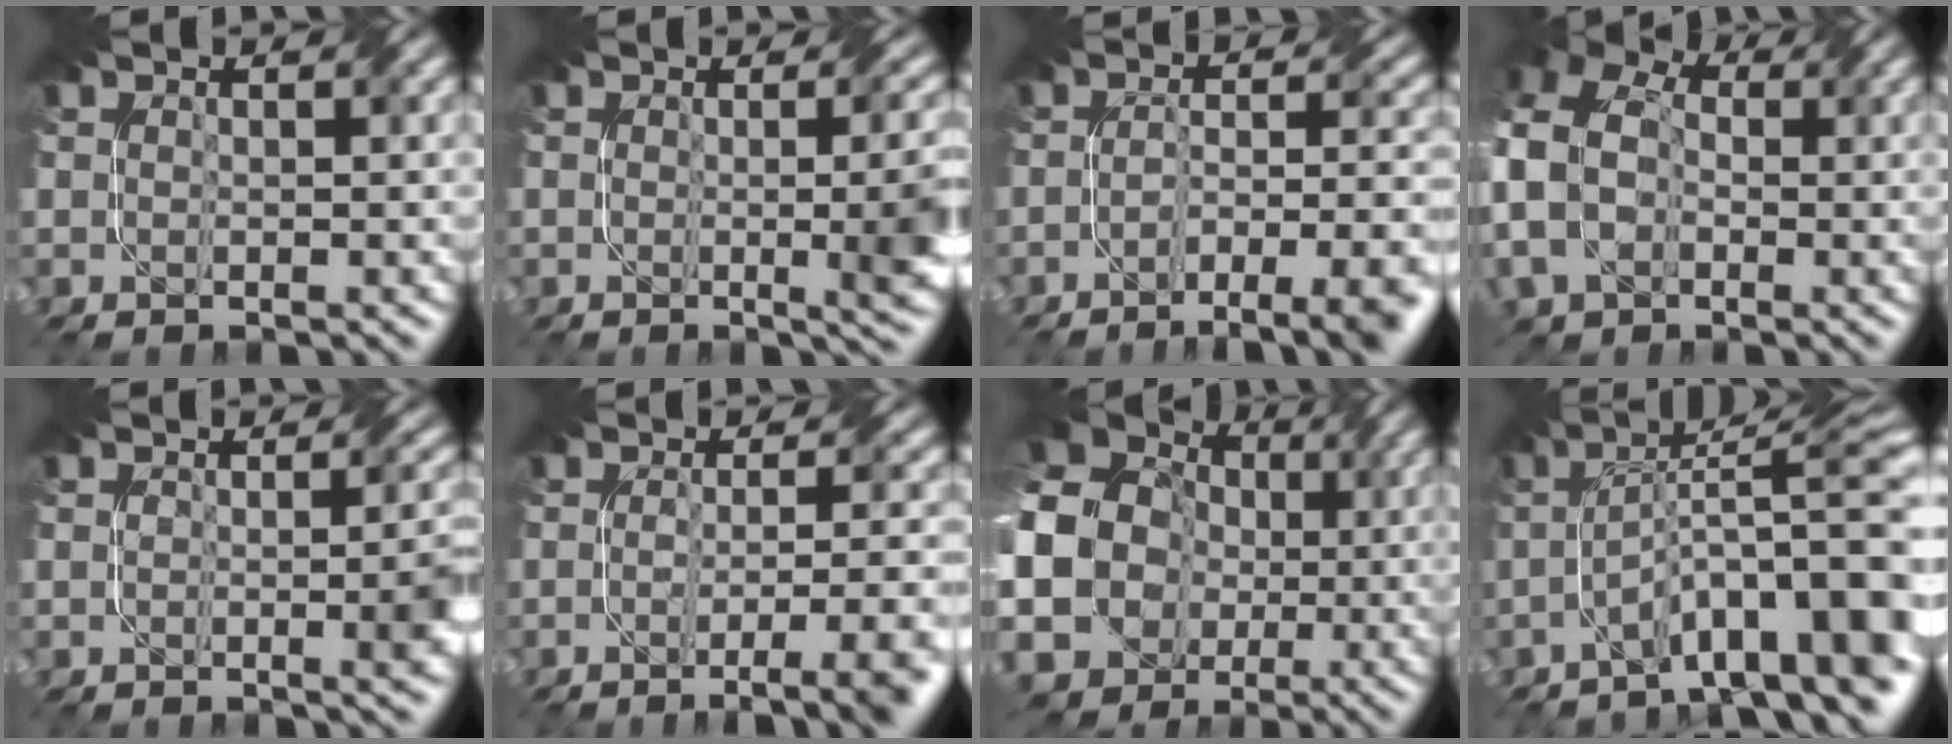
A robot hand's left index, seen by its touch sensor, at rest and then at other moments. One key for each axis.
{"total": 7.6, "fx": -0.3, "fy": 3.0, "fz": 7.0, "tx": -0.047, "ty": -0.001, "tz": -0.004}
{"total": 7.3, "fx": -4.2, "fy": 1.7, "fz": 5.7, "tx": -0.074, "ty": 0.003, "tz": -0.066}
{"total": 11.5, "fx": -1.2, "fy": 8.5, "fz": 7.6, "tx": -0.172, "ty": -0.009, "tz": -0.027}
{"total": 4.1, "fx": -0.6, "fy": 1.3, "fz": 3.8, "tx": -0.046, "ty": -0.003, "tz": -0.006}
{"total": 7.0, "fx": -2.5, "fy": 1.8, "fz": 6.3, "tx": -0.069, "ty": -0.006, "tz": -0.034}
{"total": 22.1, "fx": -2.2, "fy": 20.6, "fz": 7.9, "tx": -0.203, "ty": -0.011, "tz": -0.087}
{"total": 11.4, "fx": -4.7, "fy": 2.7, "fz": 10.1, "tx": -0.137, "ty": 0.024, "tz": -0.071}